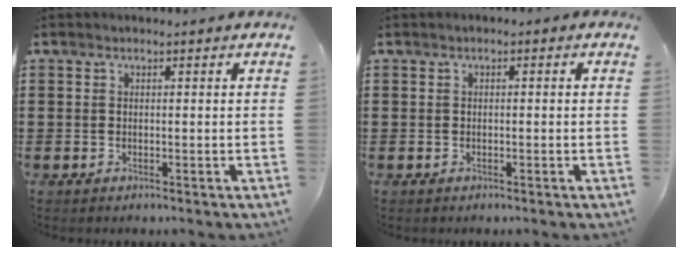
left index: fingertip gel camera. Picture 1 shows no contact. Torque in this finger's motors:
{"motor_torque": [2.14, 0.00, 0.31, 0.01]}